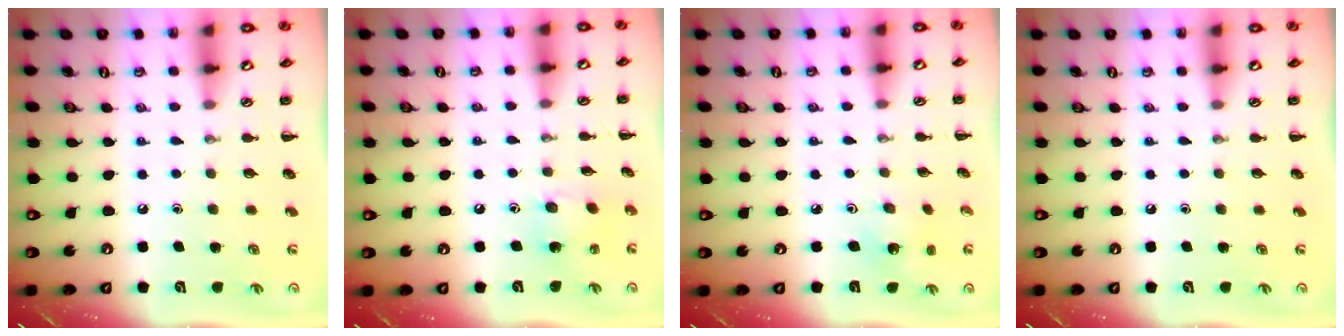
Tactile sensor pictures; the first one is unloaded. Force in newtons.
{"total": 5.1, "press": 5.0, "slide": 0.7}
{"total": 1.8, "press": 1.6, "slide": 0.7}
{"total": 0.0}